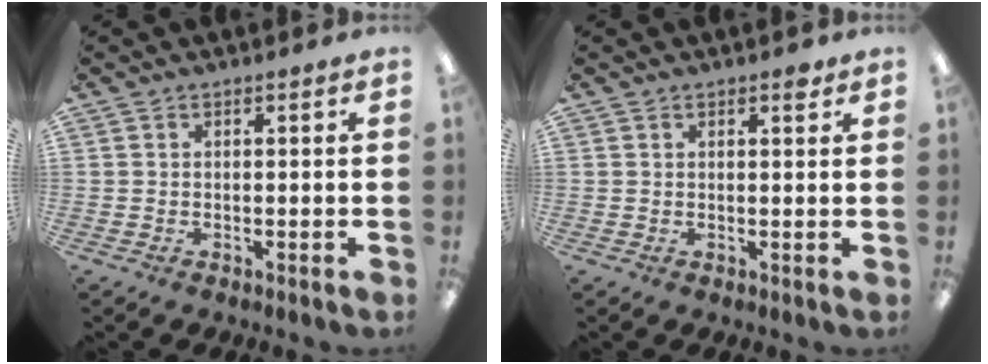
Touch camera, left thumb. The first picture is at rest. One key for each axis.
{"total": 2.0, "fx": 1.5, "fy": 0.8, "fz": 1.1, "tx": 0.001, "ty": -0.008, "tz": 0.021}